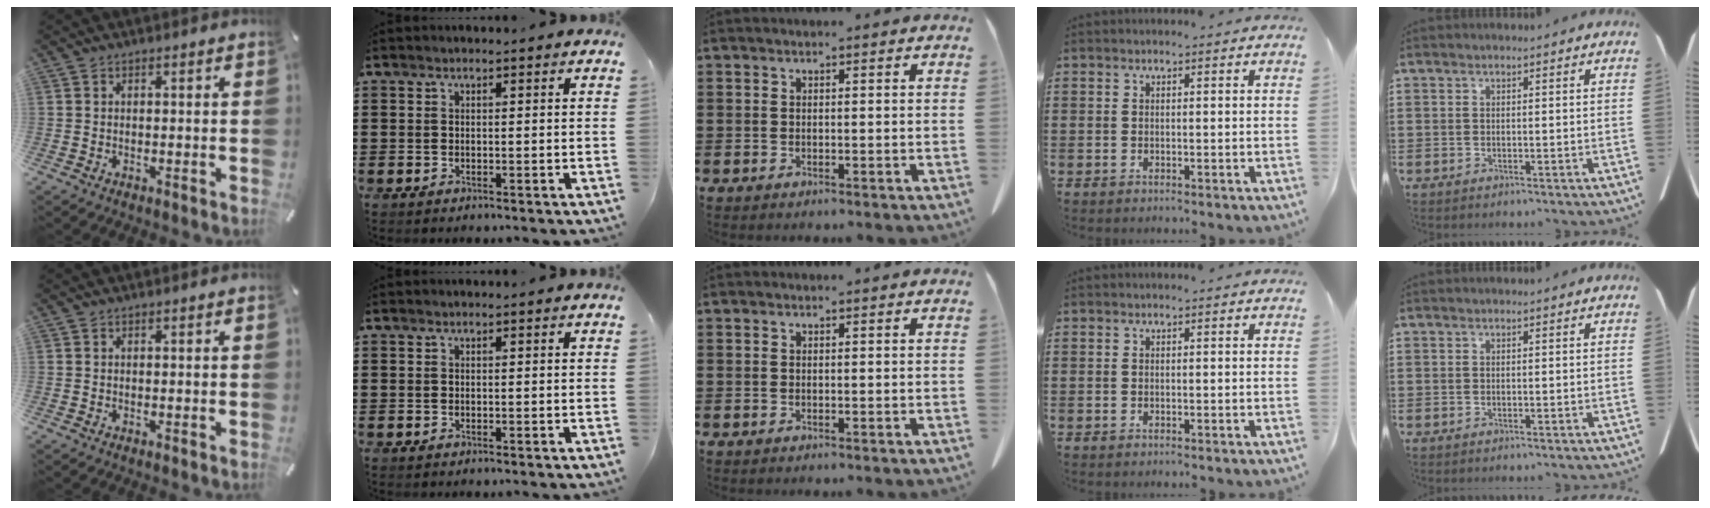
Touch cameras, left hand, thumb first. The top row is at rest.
{}